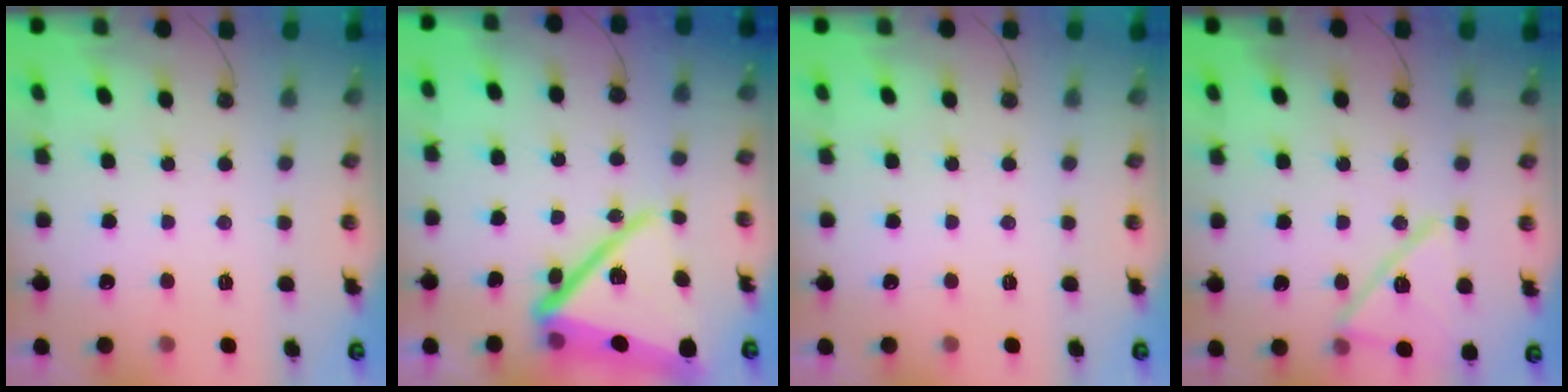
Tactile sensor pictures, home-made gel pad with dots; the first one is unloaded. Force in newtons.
{"total": 22.8, "press": 22.7, "slide": 2.0}
{"total": 0.0}
{"total": 15.5, "press": 15.4, "slide": 1.1}